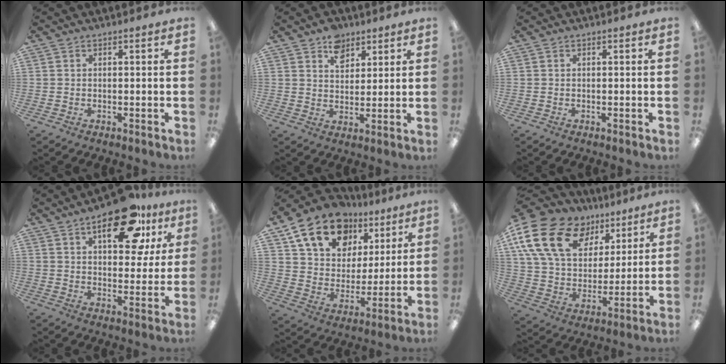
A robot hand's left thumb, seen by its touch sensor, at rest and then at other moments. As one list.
[{"total": 7.1, "force": [4.6, 4.9, 2.1], "torque": [-0.021, -0.016, 0.082]}, {"total": 0.0}, {"total": 17.5, "force": [10.0, 8.6, 11.5], "torque": [-0.150, -0.040, 0.160]}, {"total": 17.8, "force": [11.1, 12.1, 6.9], "torque": [-0.121, -0.058, 0.208]}, {"total": 20.8, "force": [10.3, 13.8, 11.6], "torque": [-0.242, -0.035, 0.191]}]